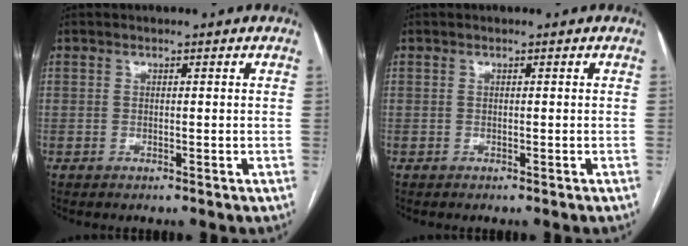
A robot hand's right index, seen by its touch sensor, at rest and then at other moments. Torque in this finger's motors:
{"motor_torque": [0.05, -0.26, 0.00, 0.02]}